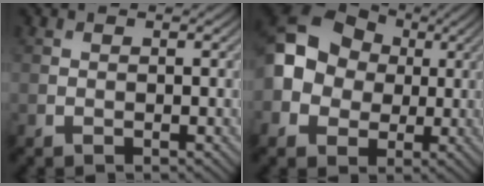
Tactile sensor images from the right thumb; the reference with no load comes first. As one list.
[{"total": 12.4, "force": [0.6, 10.3, 6.8], "torque": [-0.173, 0.012, -0.012]}]